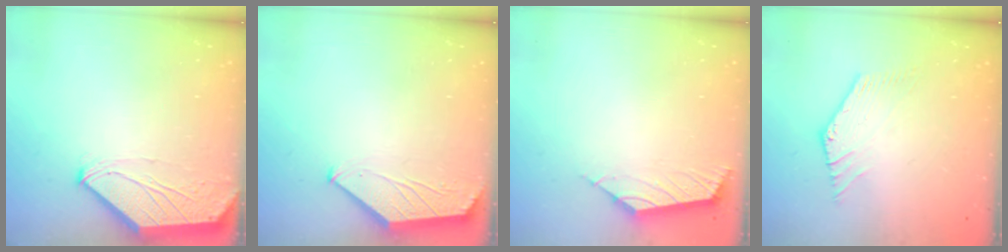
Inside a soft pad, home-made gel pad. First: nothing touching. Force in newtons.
{"total": 1.7, "press": 1.6, "slide": 0.4}
{"total": 2.8, "press": 2.7, "slide": 0.7}
{"total": 0.0}